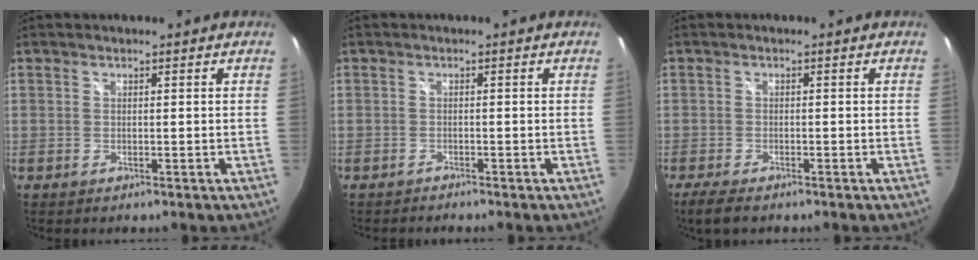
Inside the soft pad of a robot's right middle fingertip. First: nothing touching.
{"total": 0.9, "force": [-0.9, 0.0, -0.1], "torque": [-0.003, -0.004, -0.016]}
{"total": 3.8, "force": [-2.9, 0.8, 2.3], "torque": [-0.058, -0.014, -0.054]}